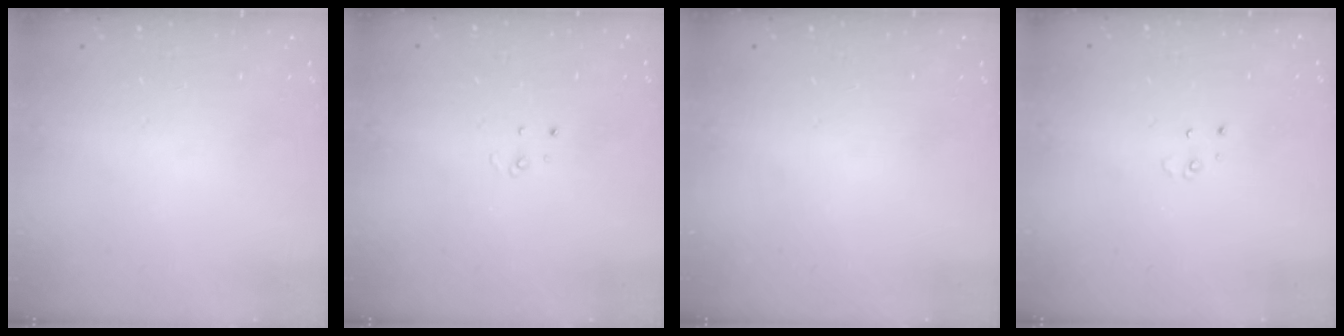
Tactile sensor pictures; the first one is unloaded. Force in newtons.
{"total": 2.6, "press": 2.6, "slide": 0.2}
{"total": 0.0}
{"total": 2.5, "press": 2.5, "slide": 0.2}